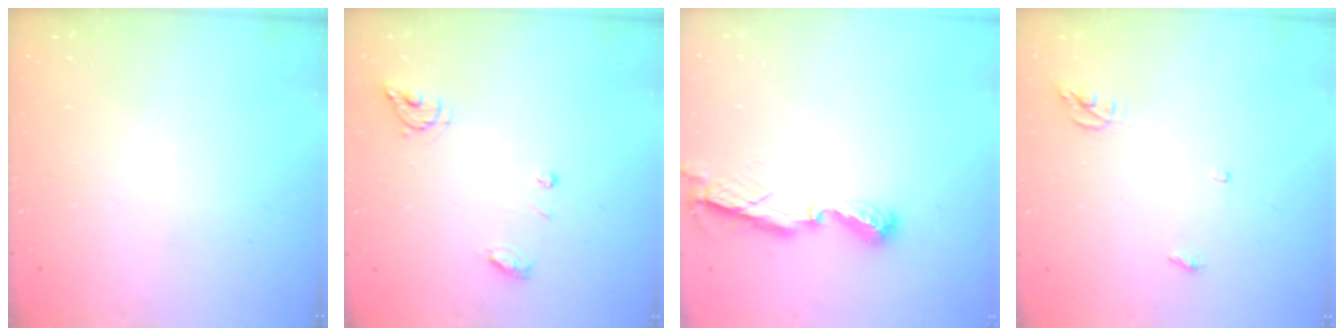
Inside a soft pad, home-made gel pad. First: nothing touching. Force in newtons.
{"total": 6.2, "press": 6.2, "slide": 0.5}
{"total": 7.8, "press": 7.8, "slide": 0.5}
{"total": 3.9, "press": 3.8, "slide": 0.3}